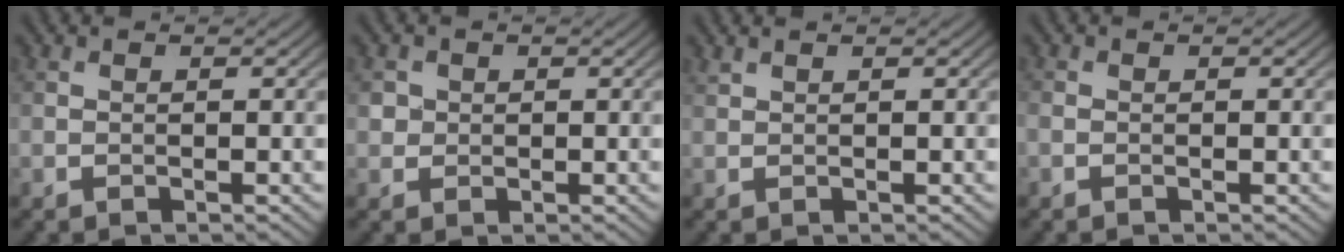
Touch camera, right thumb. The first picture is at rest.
{"total": 1.7, "force": [0.3, 1.6, 0.3], "torque": [-0.005, -0.003, 0.005]}
{"total": 0.7, "force": [0.7, 0.1, 0.1], "torque": [-0.008, 0.003, 0.018]}
{"total": 0.8, "force": [-0.5, 0.5, 0.4], "torque": [-0.012, -0.002, -0.011]}